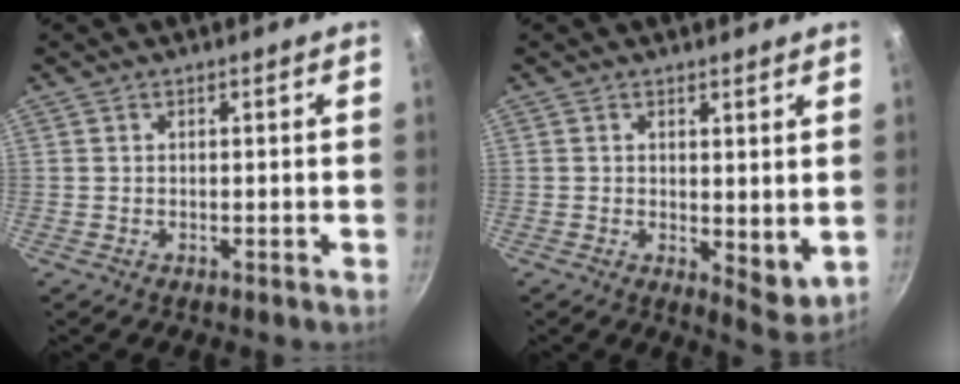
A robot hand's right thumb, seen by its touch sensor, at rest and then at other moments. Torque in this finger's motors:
{"motor_torque": [-0.78, 0.10, -0.26, -0.20, -0.07]}